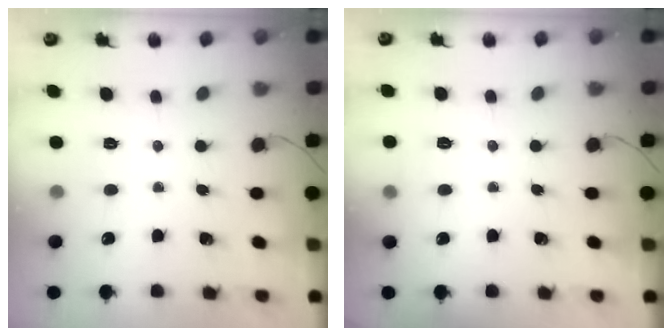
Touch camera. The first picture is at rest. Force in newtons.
{"total": 4.1, "press": 3.9, "slide": 1.2}